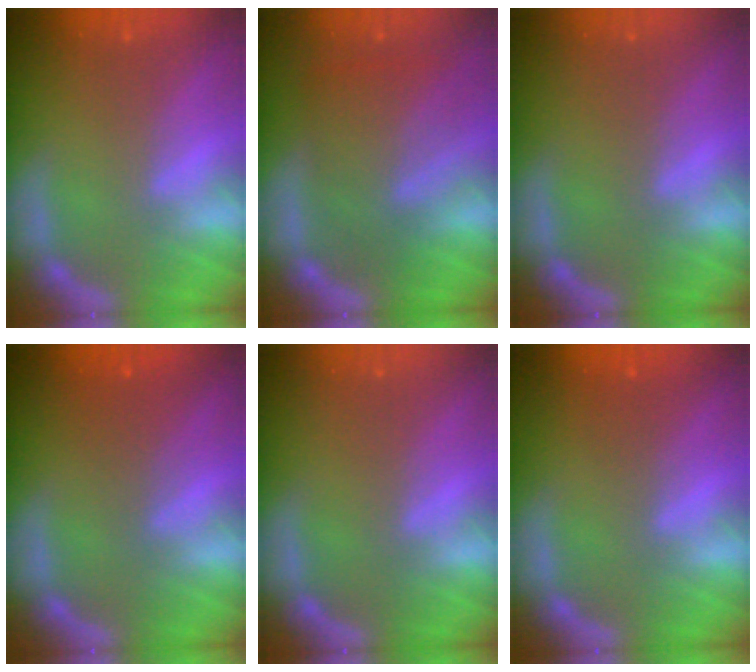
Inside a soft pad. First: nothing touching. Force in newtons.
{"total": 7.6}
{"total": 0.0}
{"total": 2.5}
{"total": 0.0}
{"total": 1.5}